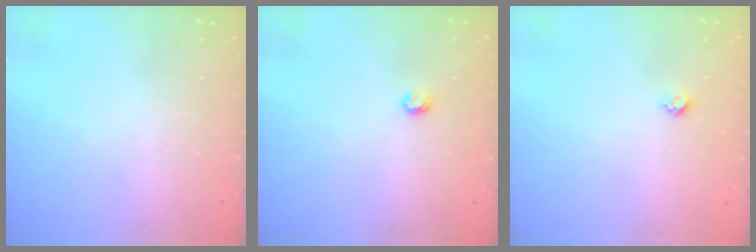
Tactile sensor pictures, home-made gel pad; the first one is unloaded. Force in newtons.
{"total": 3.4, "press": 3.4, "slide": 0.5}
{"total": 3.8, "press": 3.8, "slide": 0.6}